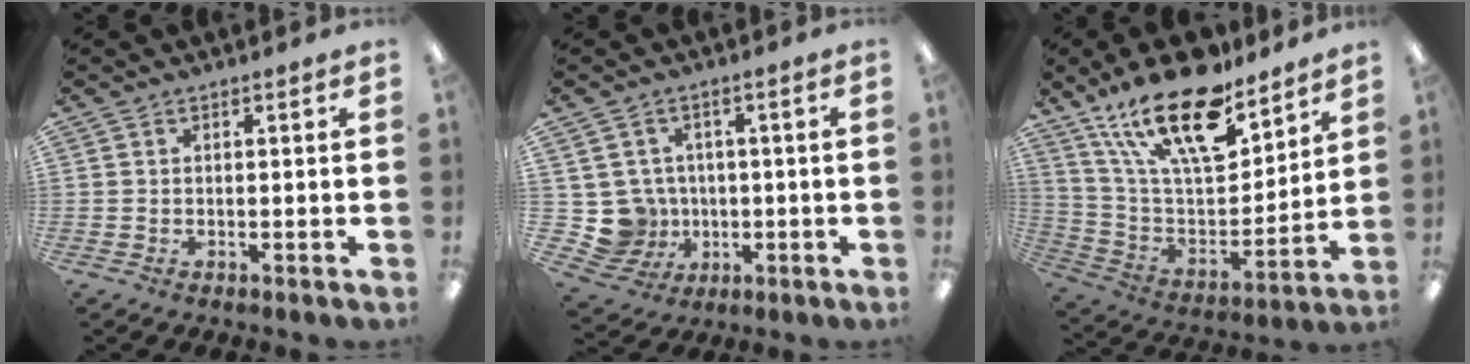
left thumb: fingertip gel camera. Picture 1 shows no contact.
{"total": 7.8, "force": [0.1, 7.7, 1.3], "torque": [-0.053, 0.001, 0.013]}
{"total": 23.5, "force": [16.0, 9.0, 14.6], "torque": [-0.276, -0.096, 0.276]}